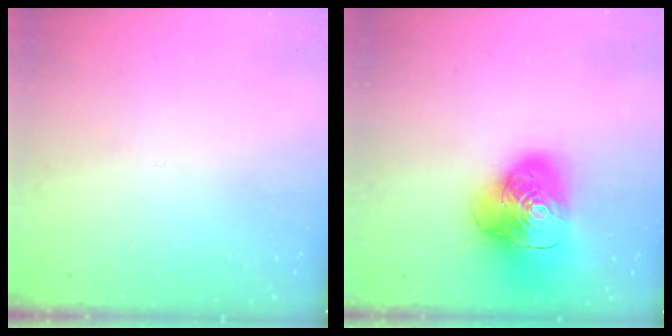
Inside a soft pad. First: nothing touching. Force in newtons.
{"total": 18.0, "press": 17.8, "slide": 2.4}